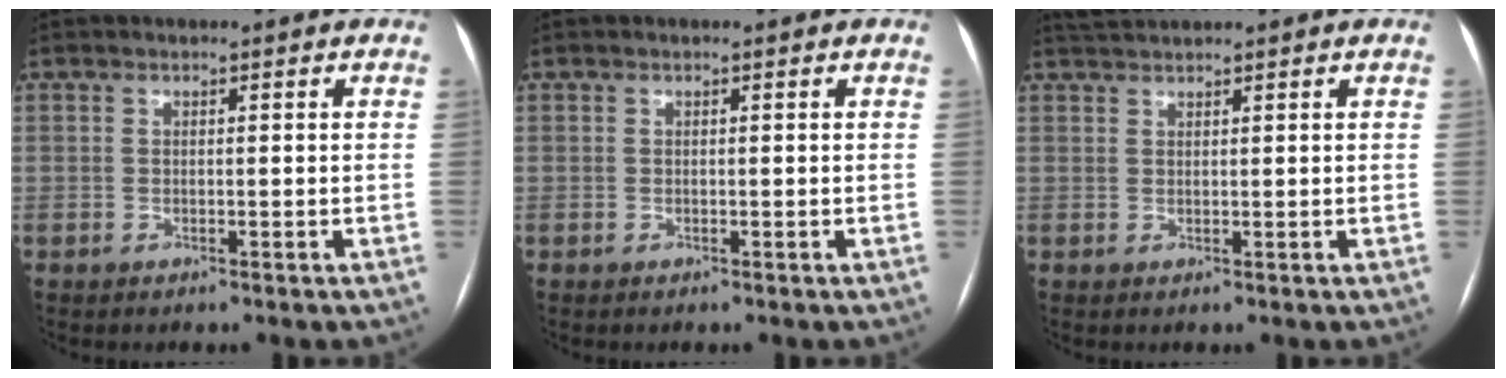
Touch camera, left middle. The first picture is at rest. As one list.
[{"total": 0.0}, {"total": 2.1, "force": [2.1, -0.3, 0.2], "torque": [-0.008, 0.016, 0.047]}]